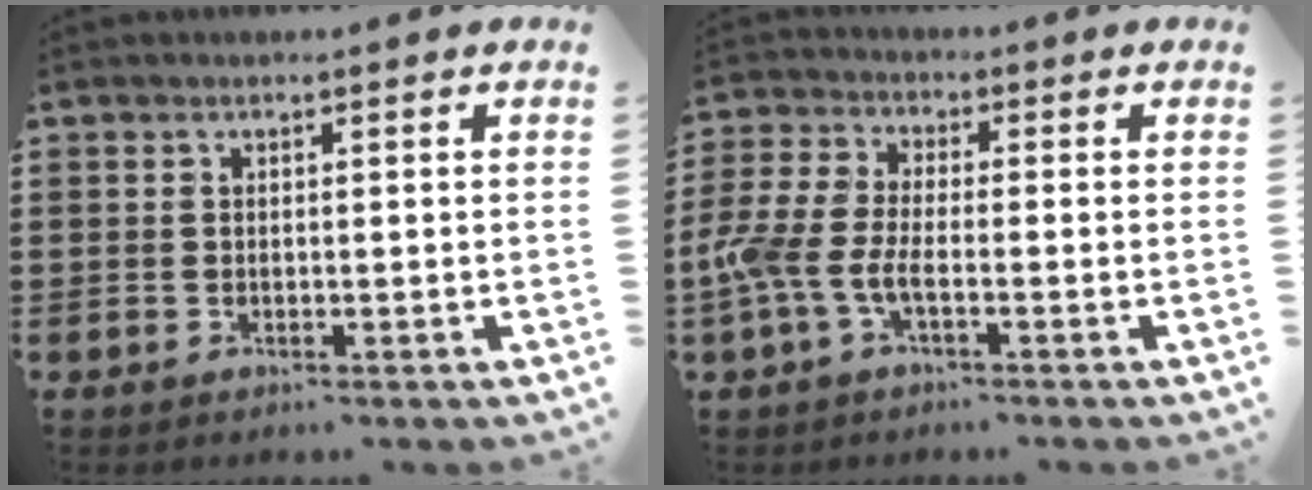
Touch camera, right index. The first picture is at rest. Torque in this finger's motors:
{"motor_torque": [1.81, 0.33, 0.67, 0.21]}